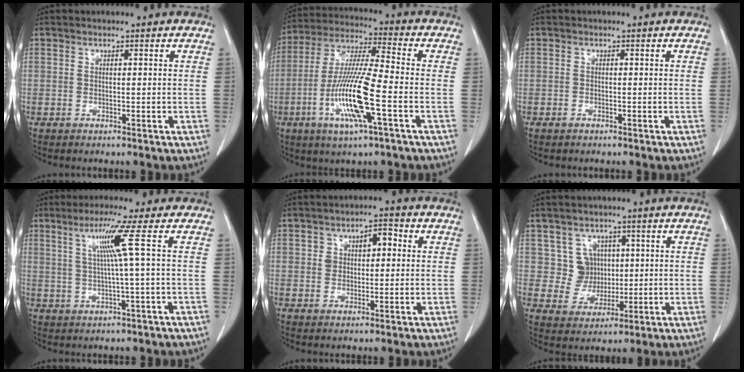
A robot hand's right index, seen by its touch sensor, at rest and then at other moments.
{"total": 14.2, "force": [-4.4, 0.7, 13.5], "torque": [-0.276, -0.011, -0.087]}
{"total": 0.6, "force": [-0.5, 0.2, 0.3], "torque": [-0.009, -0.001, -0.007]}
{"total": 6.1, "force": [1.7, -2.1, 5.5], "torque": [-0.110, 0.003, 0.040]}
{"total": 4.7, "force": [1.3, 2.8, 3.5], "torque": [-0.049, 0.018, 0.021]}
{"total": 5.3, "force": [1.4, 5.1, 0.5], "torque": [-0.004, 0.013, 0.032]}